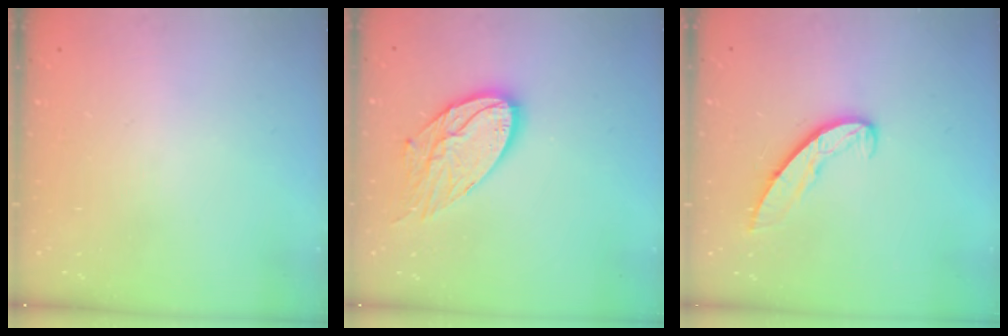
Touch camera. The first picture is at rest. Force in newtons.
{"total": 14.2, "press": 14.1, "slide": 1.2}
{"total": 7.2, "press": 7.1, "slide": 0.6}